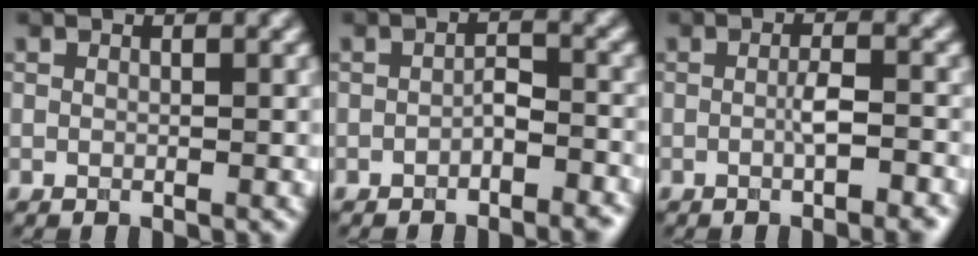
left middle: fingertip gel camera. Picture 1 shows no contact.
{"total": 2.1, "force": [-1.2, 0.7, 1.5], "torque": [-0.023, 0.005, -0.020]}
{"total": 2.9, "force": [-0.9, 0.5, 2.7], "torque": [-0.040, 0.004, -0.016]}